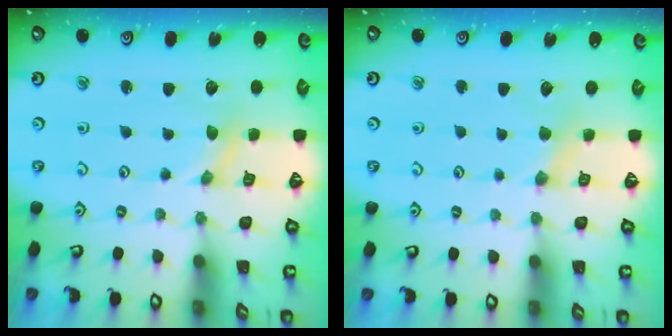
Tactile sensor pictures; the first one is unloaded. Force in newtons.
{"total": 2.6, "press": 2.6, "slide": 0.4}